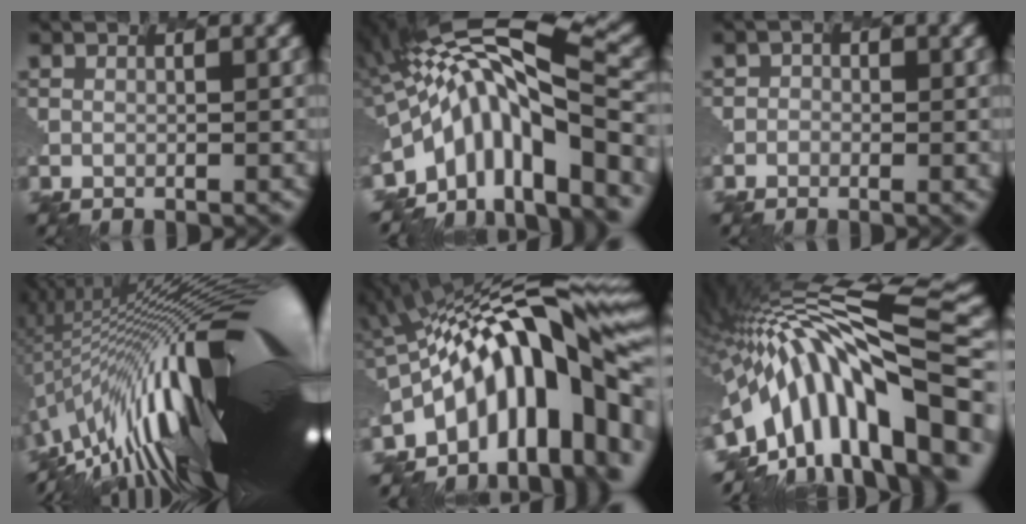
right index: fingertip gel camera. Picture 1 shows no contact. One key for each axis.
{"total": 11.2, "fx": -3.7, "fy": 3.8, "fz": 9.9, "tx": -0.179, "ty": 0.021, "tz": -0.069}
{"total": 0.7, "fx": -0.4, "fy": 0.4, "fz": -0.5, "tx": 0.009, "ty": 0.004, "tz": -0.010}
{"total": 19.1, "fx": 0.5, "fy": 5.0, "fz": 18.4, "tx": -0.282, "ty": 0.007, "tz": 0.012}
{"total": 14.8, "fx": -3.2, "fy": 5.2, "fz": 13.4, "tx": -0.183, "ty": 0.042, "tz": -0.072}
{"total": 13.8, "fx": -4.4, "fy": 5.6, "fz": 11.8, "tx": -0.192, "ty": 0.044, "tz": -0.102}